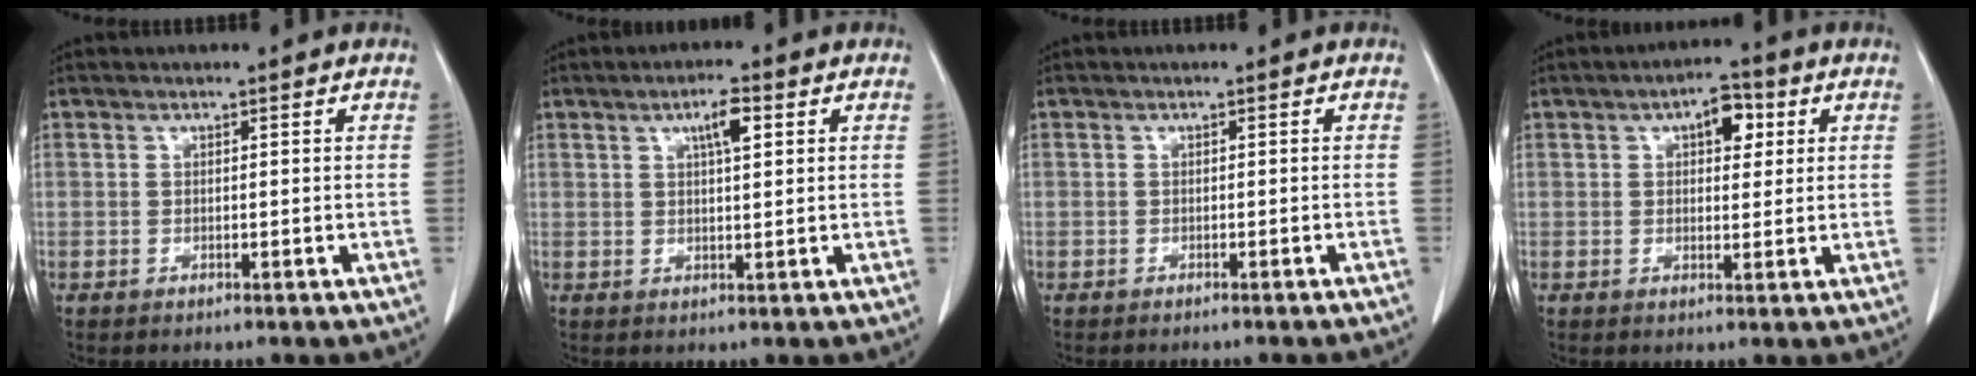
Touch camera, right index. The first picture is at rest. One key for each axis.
{"total": 3.8, "fx": 1.6, "fy": 0.7, "fz": 3.4, "tx": -0.060, "ty": 0.003, "tz": 0.027}
{"total": 2.6, "fx": -2.4, "fy": -0.5, "fz": 0.8, "tx": -0.006, "ty": 0.003, "tz": -0.030}
{"total": 4.9, "fx": 1.9, "fy": 2.4, "fz": 3.9, "tx": -0.056, "ty": 0.015, "tz": 0.026}